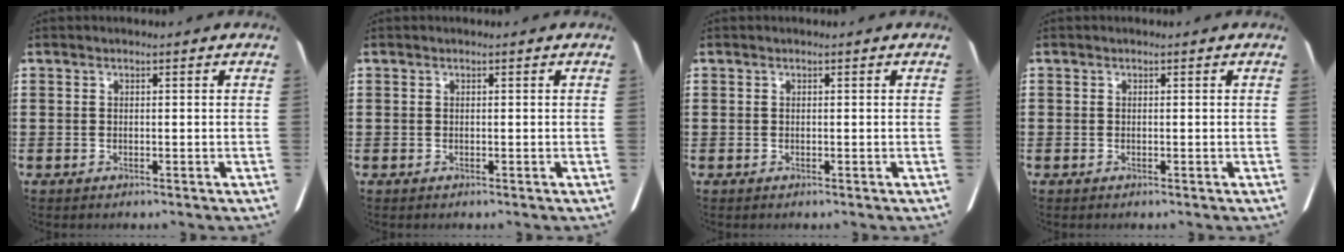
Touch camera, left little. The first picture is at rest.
{"total": 0.0}
{"total": 0.0}
{"total": 0.0}